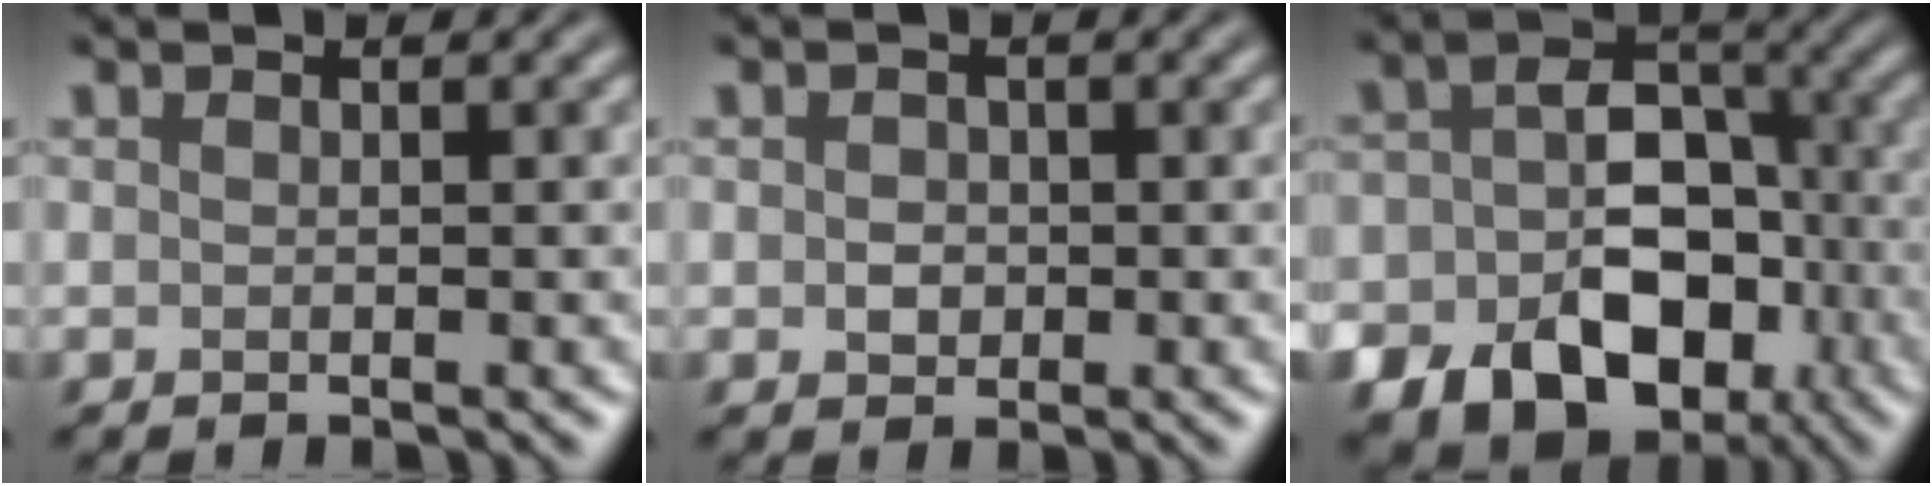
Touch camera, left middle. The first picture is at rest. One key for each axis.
{"total": 1.5, "fx": 0.0, "fy": 1.3, "fz": 0.8, "tx": -0.015, "ty": 0.000, "tz": -0.003}
{"total": 13.1, "fx": -5.4, "fy": 9.7, "fz": 7.0, "tx": -0.077, "ty": -0.017, "tz": -0.091}